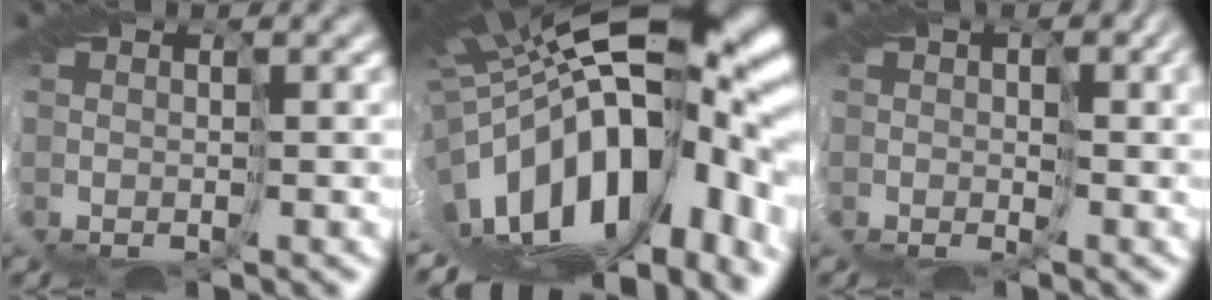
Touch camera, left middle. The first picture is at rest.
{"total": 19.7, "force": [-4.2, 9.8, 16.5], "torque": [-0.274, -0.031, -0.080]}
{"total": 1.7, "force": [-0.3, 1.1, 1.2], "torque": [-0.014, -0.004, -0.009]}